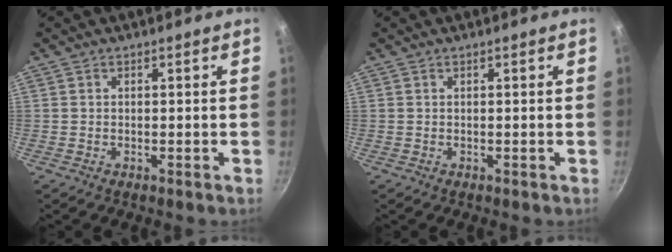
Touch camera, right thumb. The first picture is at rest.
{"total": 0.0}